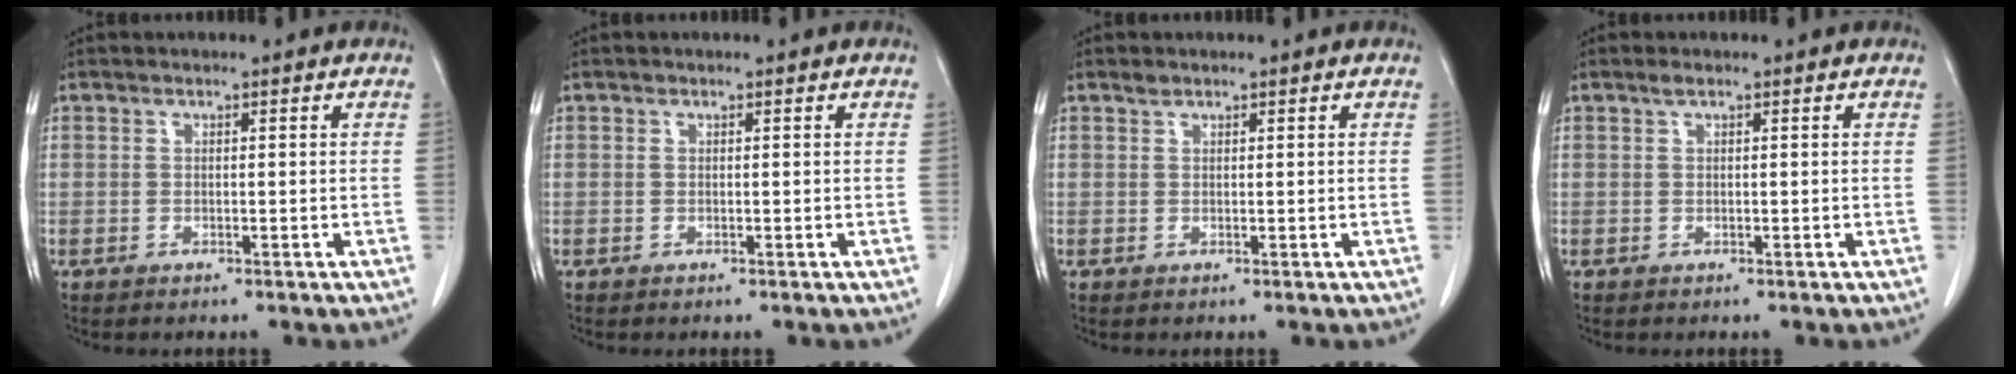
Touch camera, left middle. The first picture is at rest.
{"total": 0.0}
{"total": 0.7, "force": [0.6, 0.3, 0.1], "torque": [-0.007, 0.000, 0.011]}
{"total": 0.7, "force": [0.5, 0.1, 0.5], "torque": [-0.014, 0.004, 0.009]}